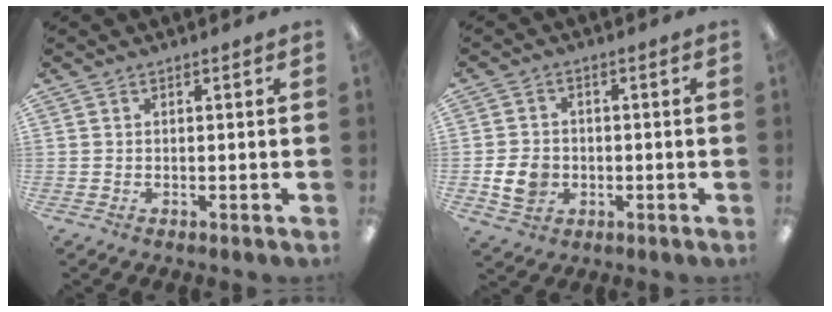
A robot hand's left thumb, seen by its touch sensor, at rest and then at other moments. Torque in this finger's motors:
{"motor_torque": [-0.19, 0.29, 0.08, -0.10, 0.01]}